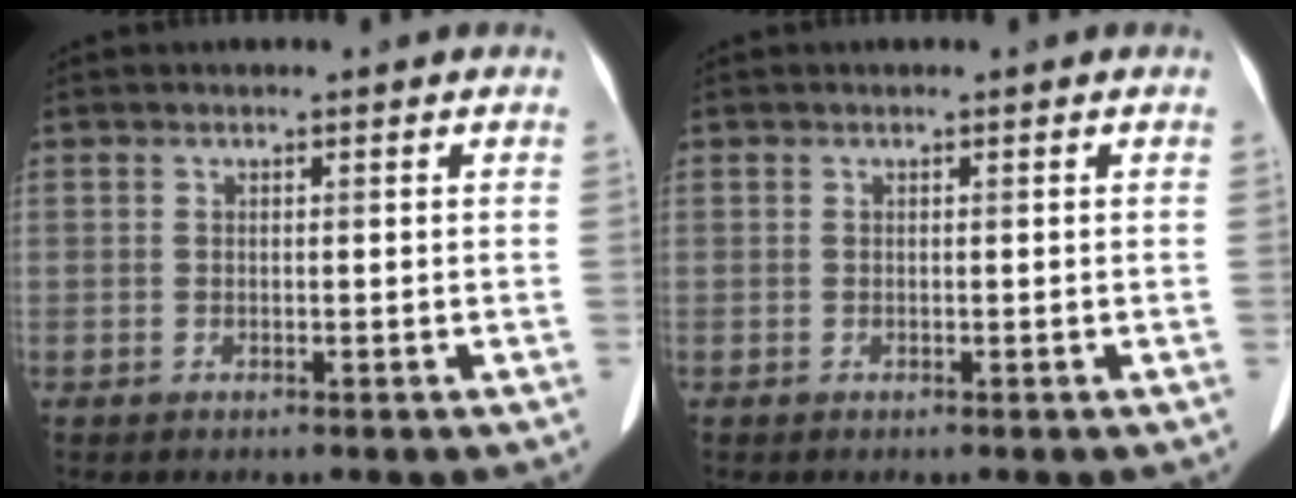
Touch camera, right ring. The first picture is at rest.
{"total": 0.0}